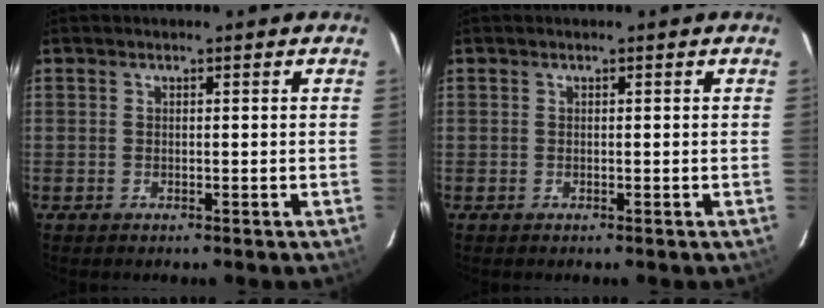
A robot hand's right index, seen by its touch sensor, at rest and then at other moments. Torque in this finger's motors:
{"motor_torque": [-0.01, 0.01, 0.03, 0.01]}